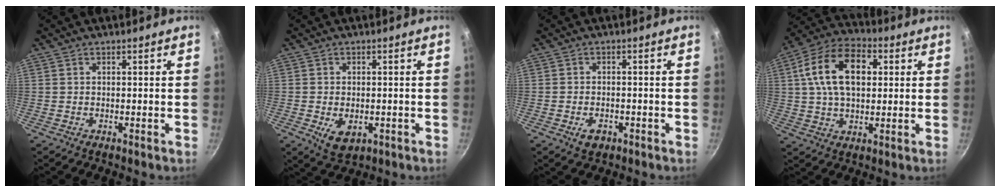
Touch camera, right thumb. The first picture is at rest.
{"total": 5.5, "force": [-1.4, 3.6, 3.9], "torque": [-0.057, -0.006, -0.012]}
{"total": 3.4, "force": [-1.6, 2.2, 2.0], "torque": [-0.032, 0.012, -0.021]}
{"total": 16.2, "force": [3.6, 10.1, 12.2], "torque": [-0.191, 0.016, 0.047]}